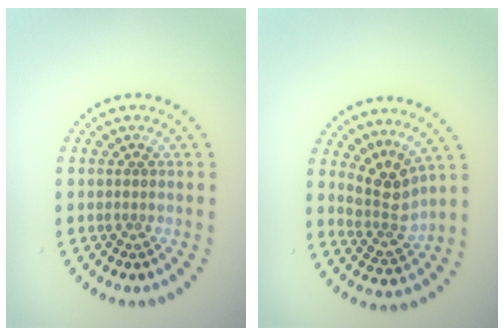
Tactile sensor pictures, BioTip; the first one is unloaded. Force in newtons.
{"total": 3.2, "press": 2.3, "slide": 2.3}